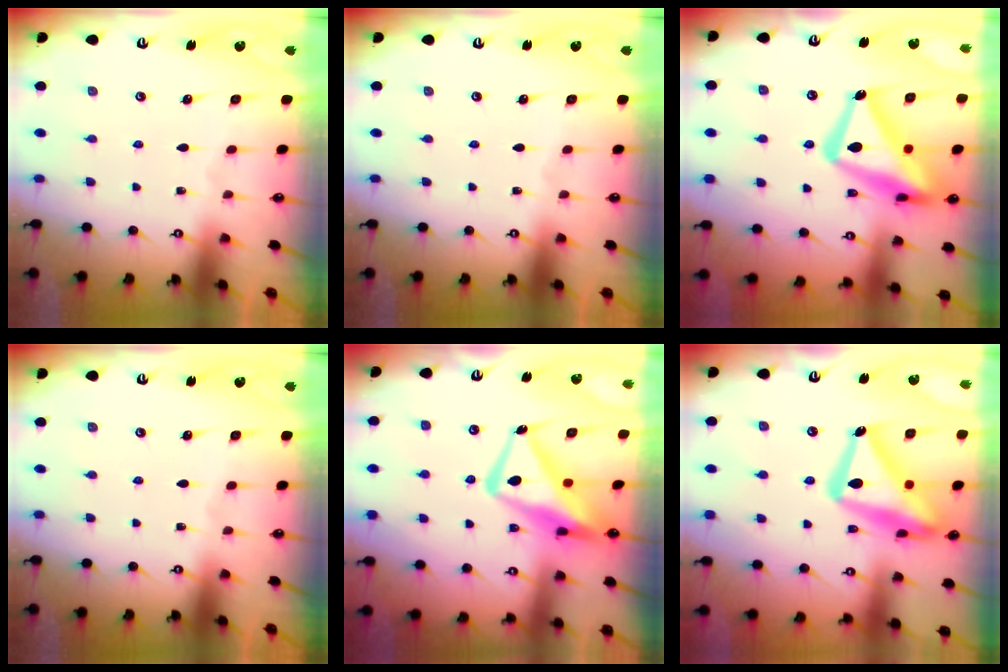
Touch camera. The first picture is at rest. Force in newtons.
{"total": 0.0}
{"total": 19.5, "press": 19.4, "slide": 1.7}
{"total": 0.0}
{"total": 15.5, "press": 15.4, "slide": 1.7}
{"total": 22.3, "press": 22.2, "slide": 1.8}